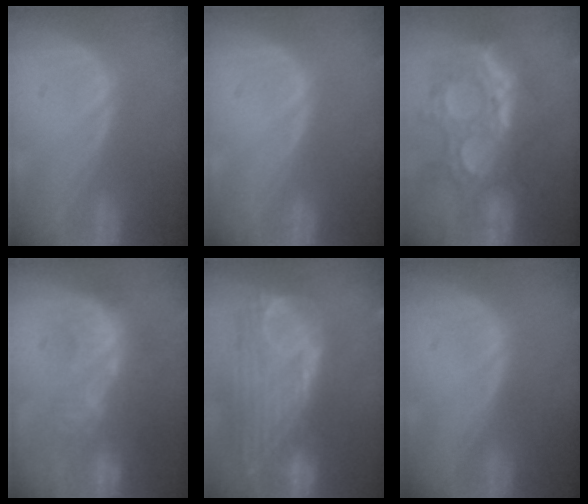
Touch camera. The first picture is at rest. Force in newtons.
{"total": 0.0}
{"total": 12.1, "press": 10.8, "slide": 5.5}
{"total": 9.2, "press": 8.4, "slide": 3.6}
{"total": 12.7, "press": 10.6, "slide": 6.9}
{"total": 0.0}